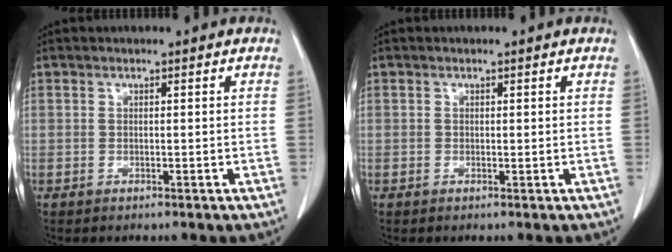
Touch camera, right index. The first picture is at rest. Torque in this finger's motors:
{"motor_torque": [-0.21, 0.13, -0.11, -0.01]}